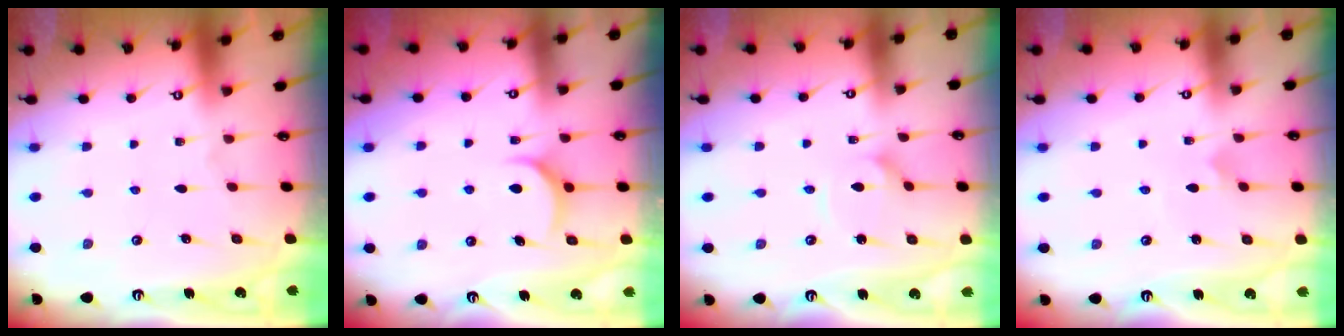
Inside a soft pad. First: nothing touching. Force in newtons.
{"total": 6.1, "press": 6.1, "slide": 0.2}
{"total": 2.6, "press": 2.5, "slide": 0.3}
{"total": 3.2, "press": 3.2, "slide": 0.2}